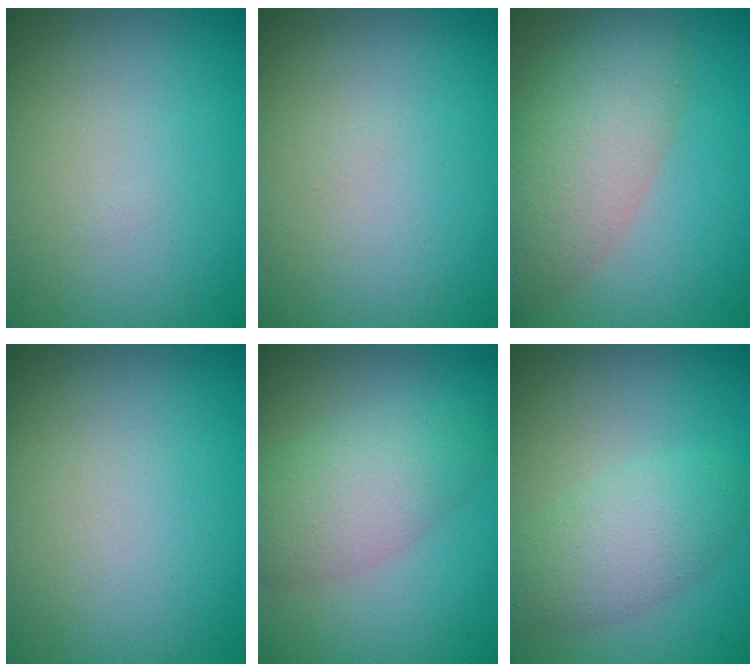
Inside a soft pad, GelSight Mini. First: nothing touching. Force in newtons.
{"total": 0.0}
{"total": 6.4, "press": 6.4, "slide": 0.4}
{"total": 0.0}
{"total": 4.9, "press": 4.9, "slide": 0.2}
{"total": 3.9, "press": 3.9, "slide": 0.2}